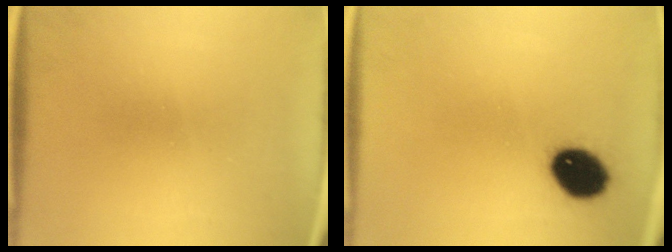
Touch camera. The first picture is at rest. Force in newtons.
{"total": 10.6}